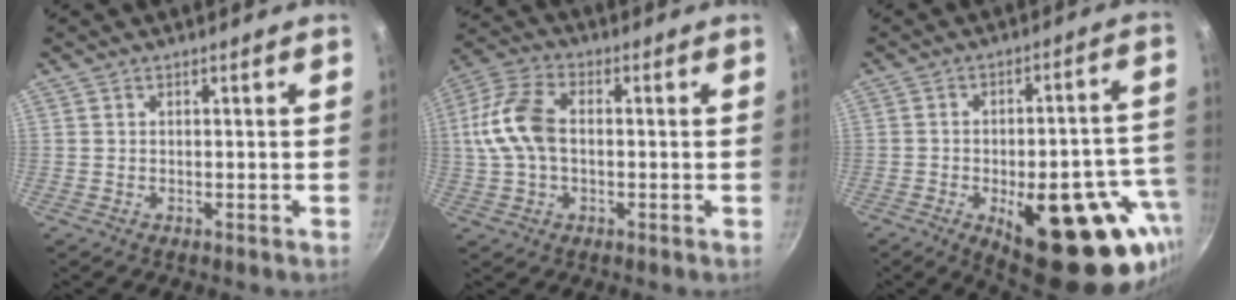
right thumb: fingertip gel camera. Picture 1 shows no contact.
{"total": 11.7, "force": [0.2, 7.4, 9.1], "torque": [-0.185, 0.029, -0.009]}
{"total": 27.4, "force": [-9.8, 11.9, 22.7], "torque": [-0.229, 0.021, -0.117]}